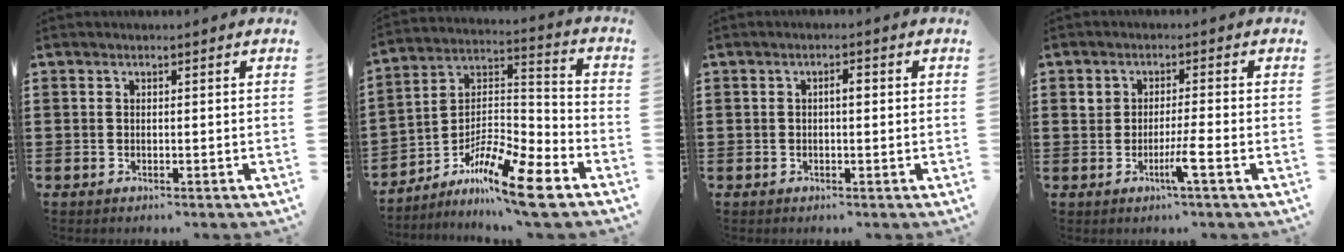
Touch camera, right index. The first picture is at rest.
{"total": 11.1, "force": [-8.3, 1.6, 7.2], "torque": [-0.135, 0.010, -0.165]}
{"total": 1.6, "force": [0.0, 0.5, 1.6], "torque": [-0.029, 0.002, -0.002]}
{"total": 3.6, "force": [-1.3, 0.2, 3.4], "torque": [-0.058, -0.004, -0.026]}